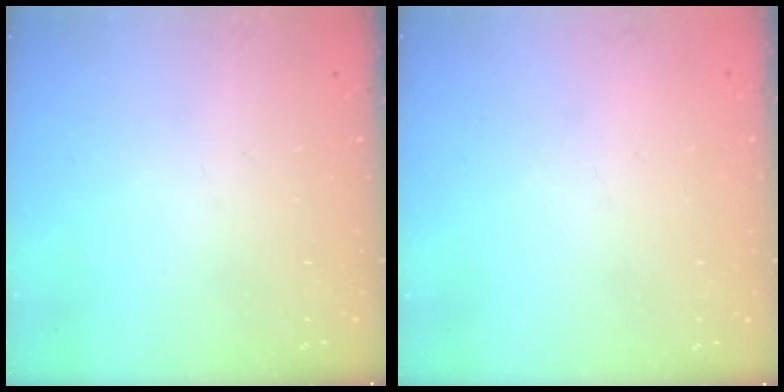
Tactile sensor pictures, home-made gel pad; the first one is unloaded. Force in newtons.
{"total": 2.1, "press": 2.1, "slide": 0.1}